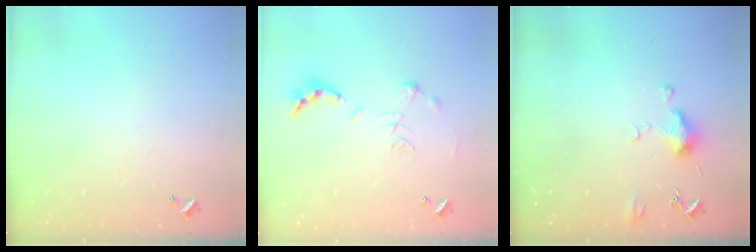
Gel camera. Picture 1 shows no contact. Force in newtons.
{"total": 1.1, "press": 1.0, "slide": 0.4}
{"total": 5.9, "press": 5.8, "slide": 0.9}